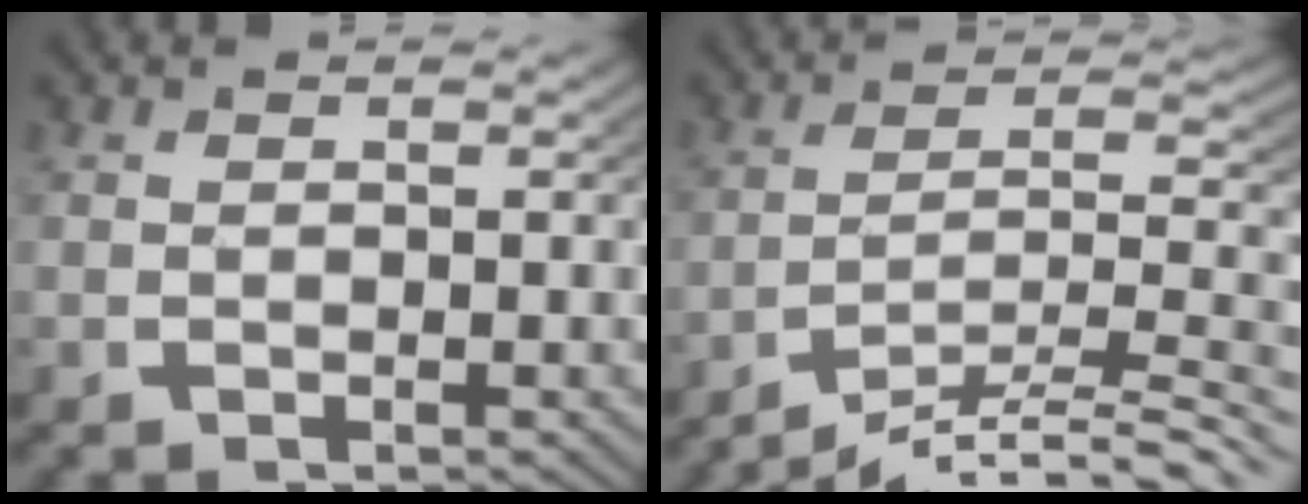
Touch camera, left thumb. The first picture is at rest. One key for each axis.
{"total": 11.1, "fx": -6.9, "fy": 5.0, "fz": 7.1, "tx": -0.121, "ty": -0.025, "tz": -0.095}